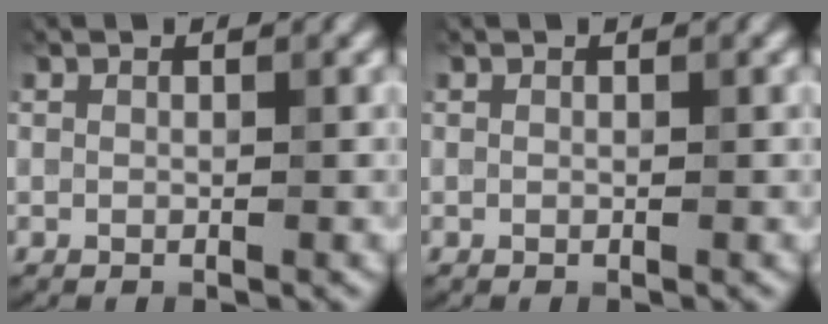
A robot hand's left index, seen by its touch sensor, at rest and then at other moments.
{"total": 0.0}